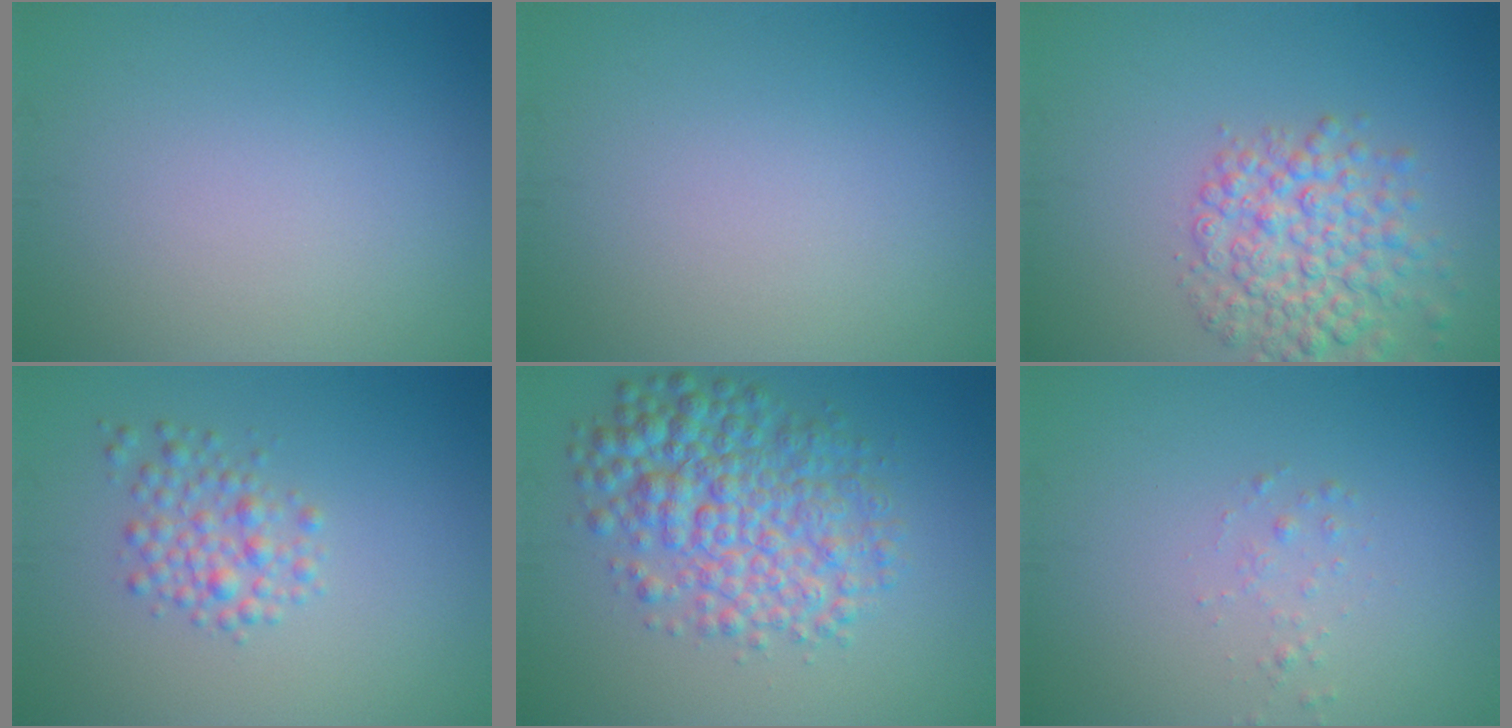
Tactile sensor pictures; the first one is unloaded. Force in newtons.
{"total": 0.0}
{"total": 5.7, "press": 5.7, "slide": 0.2}
{"total": 2.6, "press": 2.6, "slide": 0.1}
{"total": 7.0, "press": 7.0, "slide": 0.1}
{"total": 0.8, "press": 0.7, "slide": 0.1}